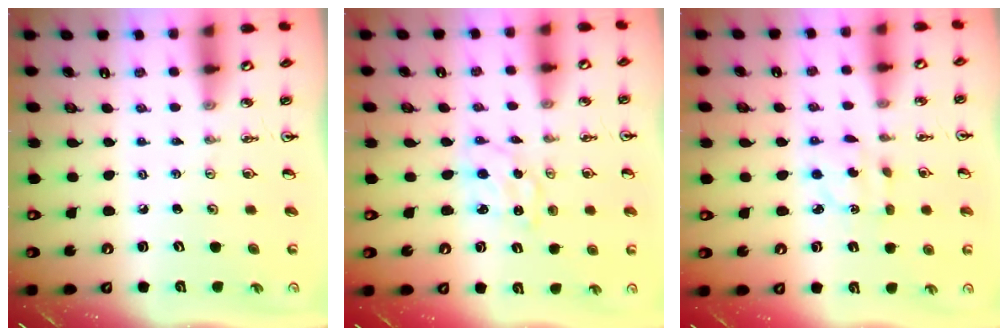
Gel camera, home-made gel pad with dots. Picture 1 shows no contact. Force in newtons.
{"total": 1.6, "press": 1.6, "slide": 0.3}
{"total": 3.4, "press": 3.4, "slide": 0.8}